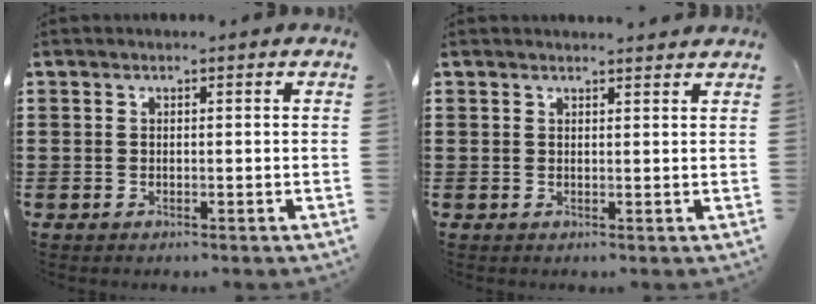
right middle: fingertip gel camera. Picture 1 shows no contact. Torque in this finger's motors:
{"motor_torque": [-0.41, 0.35, -0.02, 0.01]}